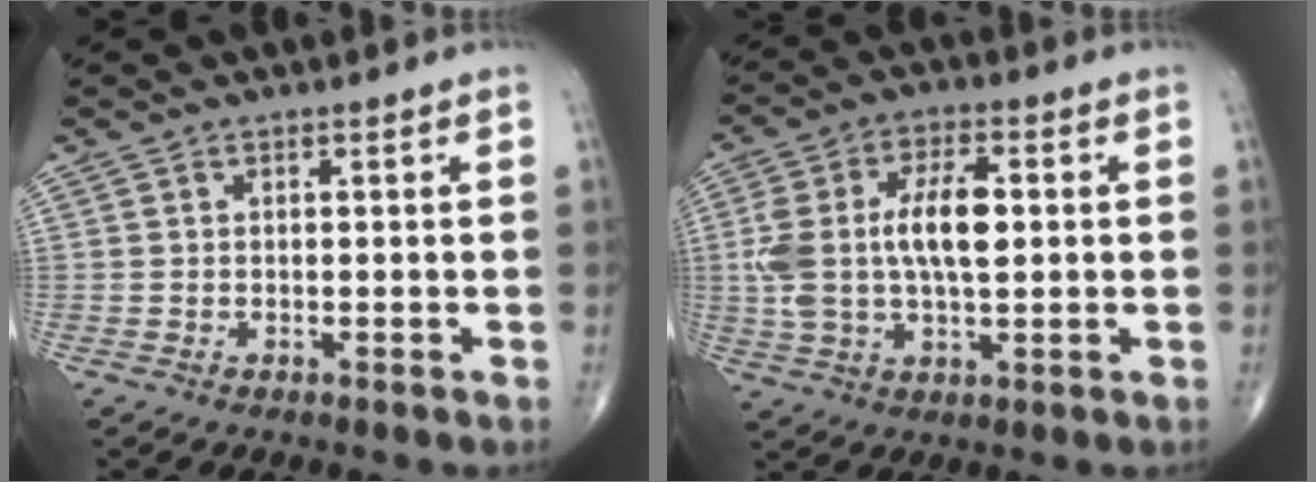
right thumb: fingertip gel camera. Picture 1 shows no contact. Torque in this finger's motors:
{"motor_torque": [1.37, 1.44, 1.60, 0.29, 0.16]}